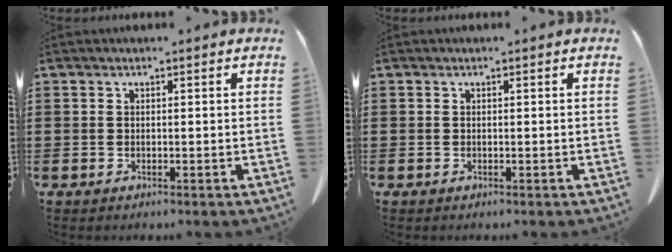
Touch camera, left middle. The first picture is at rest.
{"total": 0.0}